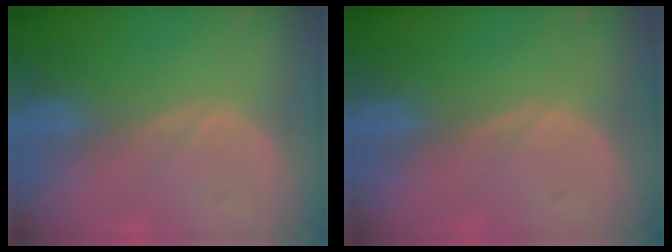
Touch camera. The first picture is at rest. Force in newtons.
{"total": 0.0}